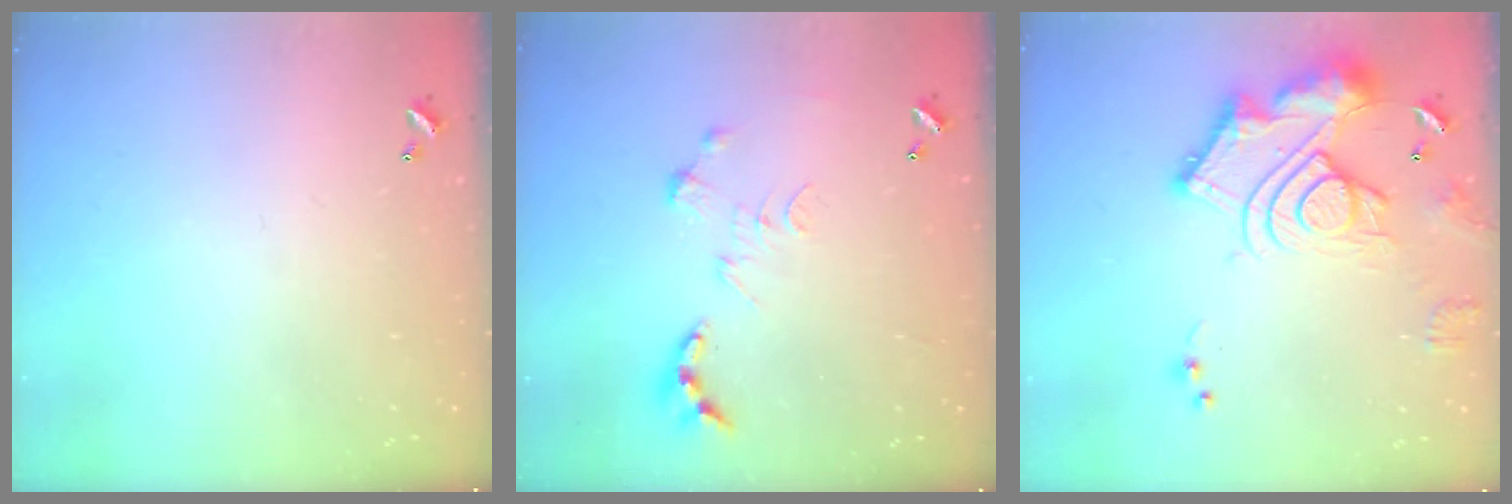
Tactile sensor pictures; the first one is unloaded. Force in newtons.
{"total": 0.0}
{"total": 18.1, "press": 18.0, "slide": 1.9}